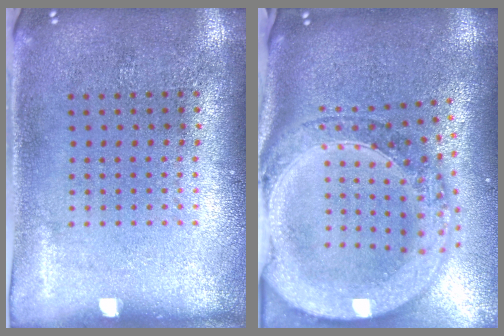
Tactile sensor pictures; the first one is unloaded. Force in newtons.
{"total": 4.0, "press": 3.1, "slide": 2.5}